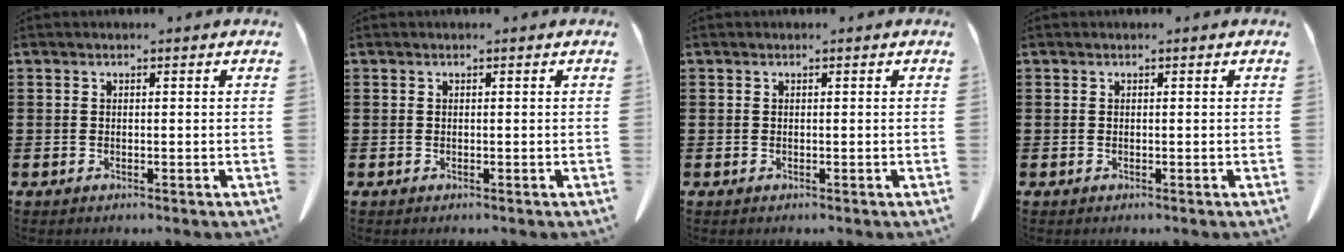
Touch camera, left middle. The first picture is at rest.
{"total": 0.0}
{"total": 0.0}
{"total": 0.0}